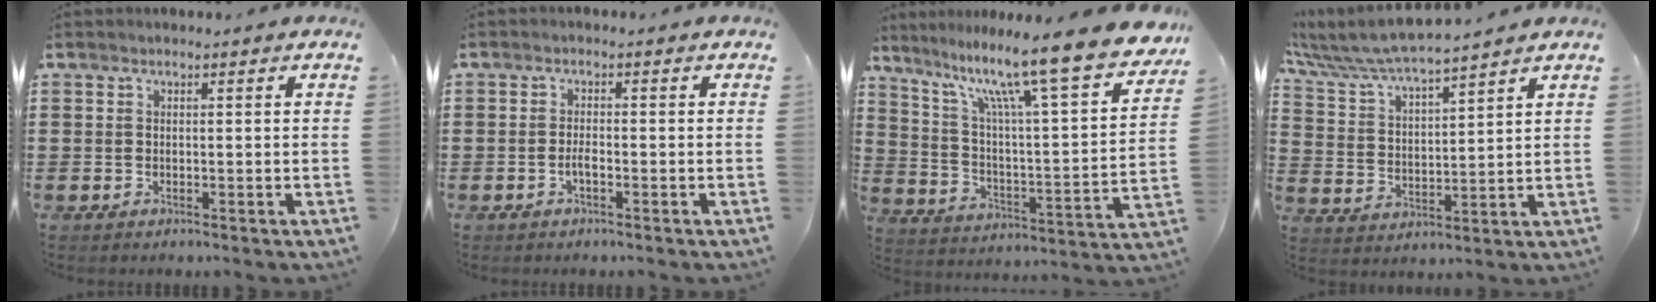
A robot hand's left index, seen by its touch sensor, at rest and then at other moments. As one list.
[{"total": 1.6, "force": [-0.8, 0.3, 1.4], "torque": [-0.028, -0.001, -0.013]}, {"total": 14.4, "force": [11.3, 0.4, 8.9], "torque": [-0.184, -0.083, 0.180]}, {"total": 6.3, "force": [6.0, 0.1, 2.0], "torque": [-0.066, -0.037, 0.101]}]